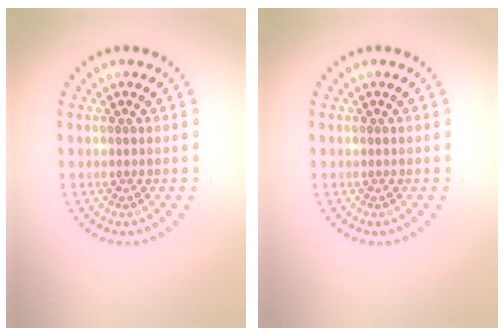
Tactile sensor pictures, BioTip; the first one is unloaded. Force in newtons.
{"total": 0.0}